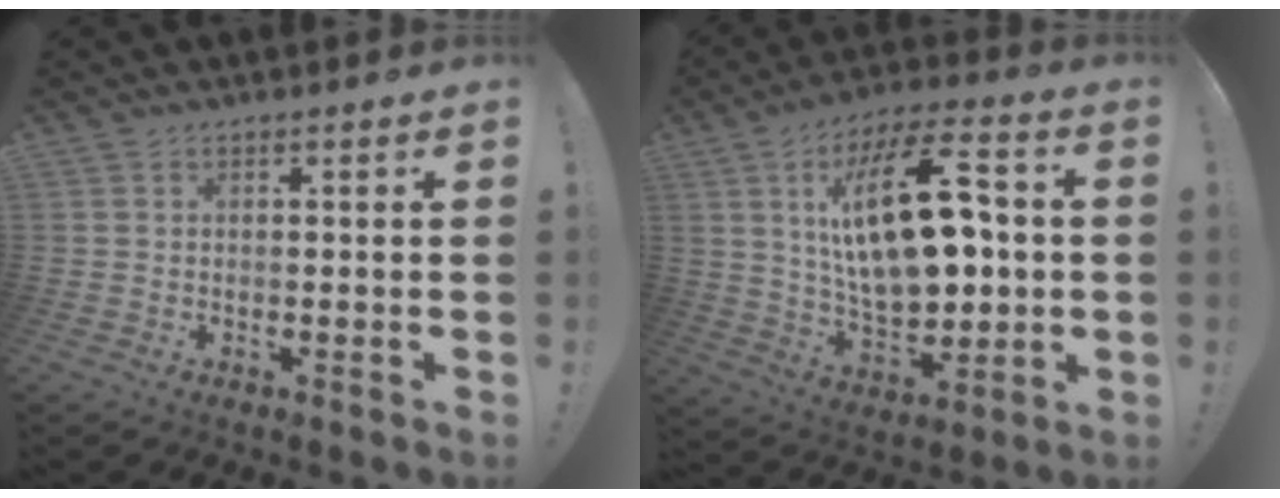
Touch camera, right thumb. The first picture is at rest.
{"total": 24.9, "force": [4.1, 12.2, 21.3], "torque": [-0.370, -0.011, 0.062]}